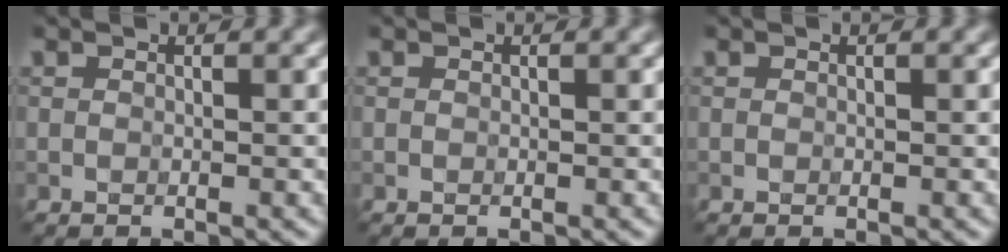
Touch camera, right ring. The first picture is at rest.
{"total": 0.0}
{"total": 0.0}